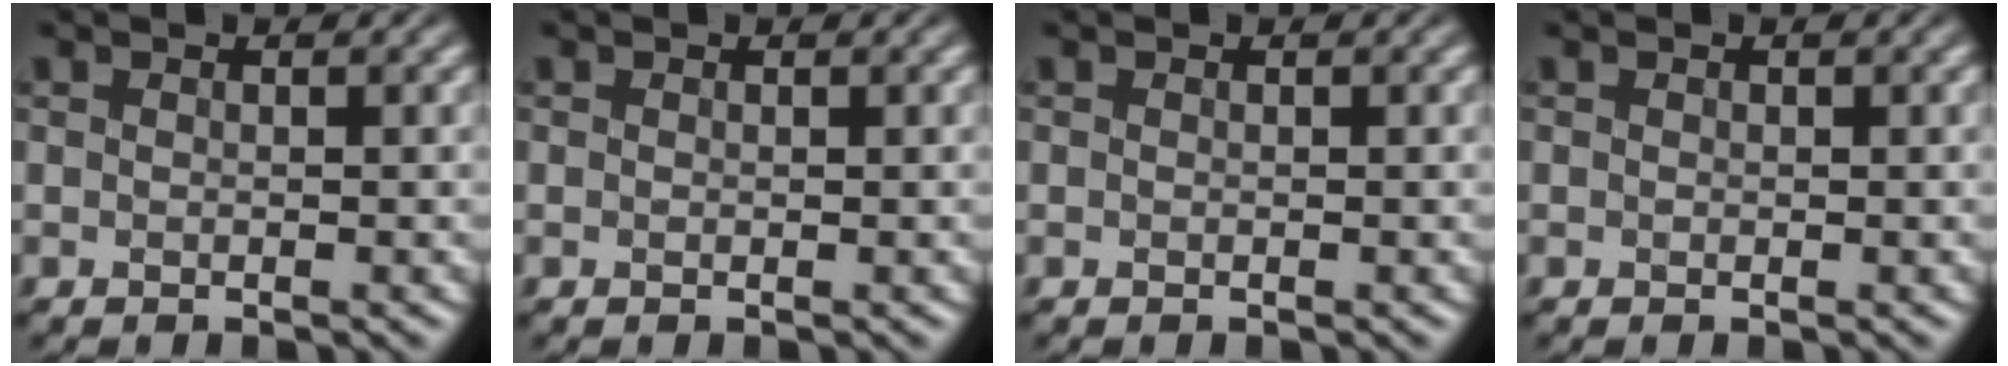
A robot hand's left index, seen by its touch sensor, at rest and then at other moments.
{"total": 0.6, "force": [-0.3, -0.4, -0.4], "torque": [-0.007, -0.002, 0.008]}
{"total": 0.7, "force": [-0.4, -0.3, -0.4], "torque": [-0.006, -0.003, 0.006]}
{"total": 0.7, "force": [-0.4, -0.4, -0.4], "torque": [-0.007, -0.003, 0.009]}